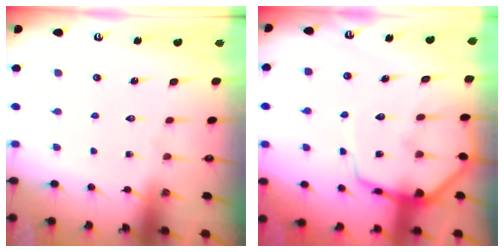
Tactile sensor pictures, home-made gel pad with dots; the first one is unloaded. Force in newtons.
{"total": 11.6, "press": 11.5, "slide": 1.3}